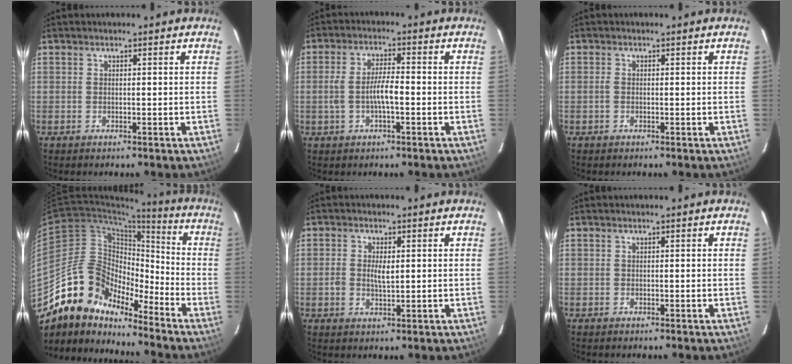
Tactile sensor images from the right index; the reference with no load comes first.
{"total": 5.5, "force": [-1.4, 1.3, 5.2], "torque": [-0.103, 0.005, -0.023]}
{"total": 0.8, "force": [-0.2, 0.5, 0.6], "torque": [-0.013, 0.001, -0.006]}
{"total": 13.6, "force": [-11.9, 5.9, 3.1], "torque": [-0.055, 0.035, -0.230]}
{"total": 3.3, "force": [0.1, 1.6, 2.8], "torque": [-0.055, 0.000, 0.001]}
{"total": 0.0}